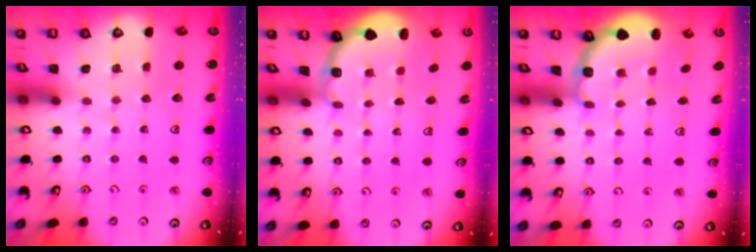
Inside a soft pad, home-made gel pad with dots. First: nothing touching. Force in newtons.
{"total": 1.9, "press": 1.8, "slide": 0.7}
{"total": 2.9, "press": 2.5, "slide": 1.4}